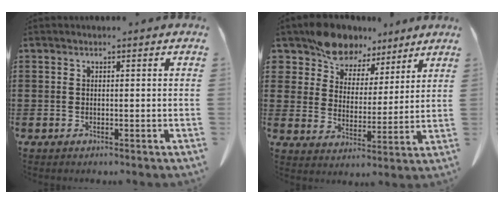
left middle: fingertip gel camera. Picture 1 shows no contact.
{"total": 9.0, "force": [7.8, 4.3, 1.4], "torque": [-0.076, -0.036, 0.151]}